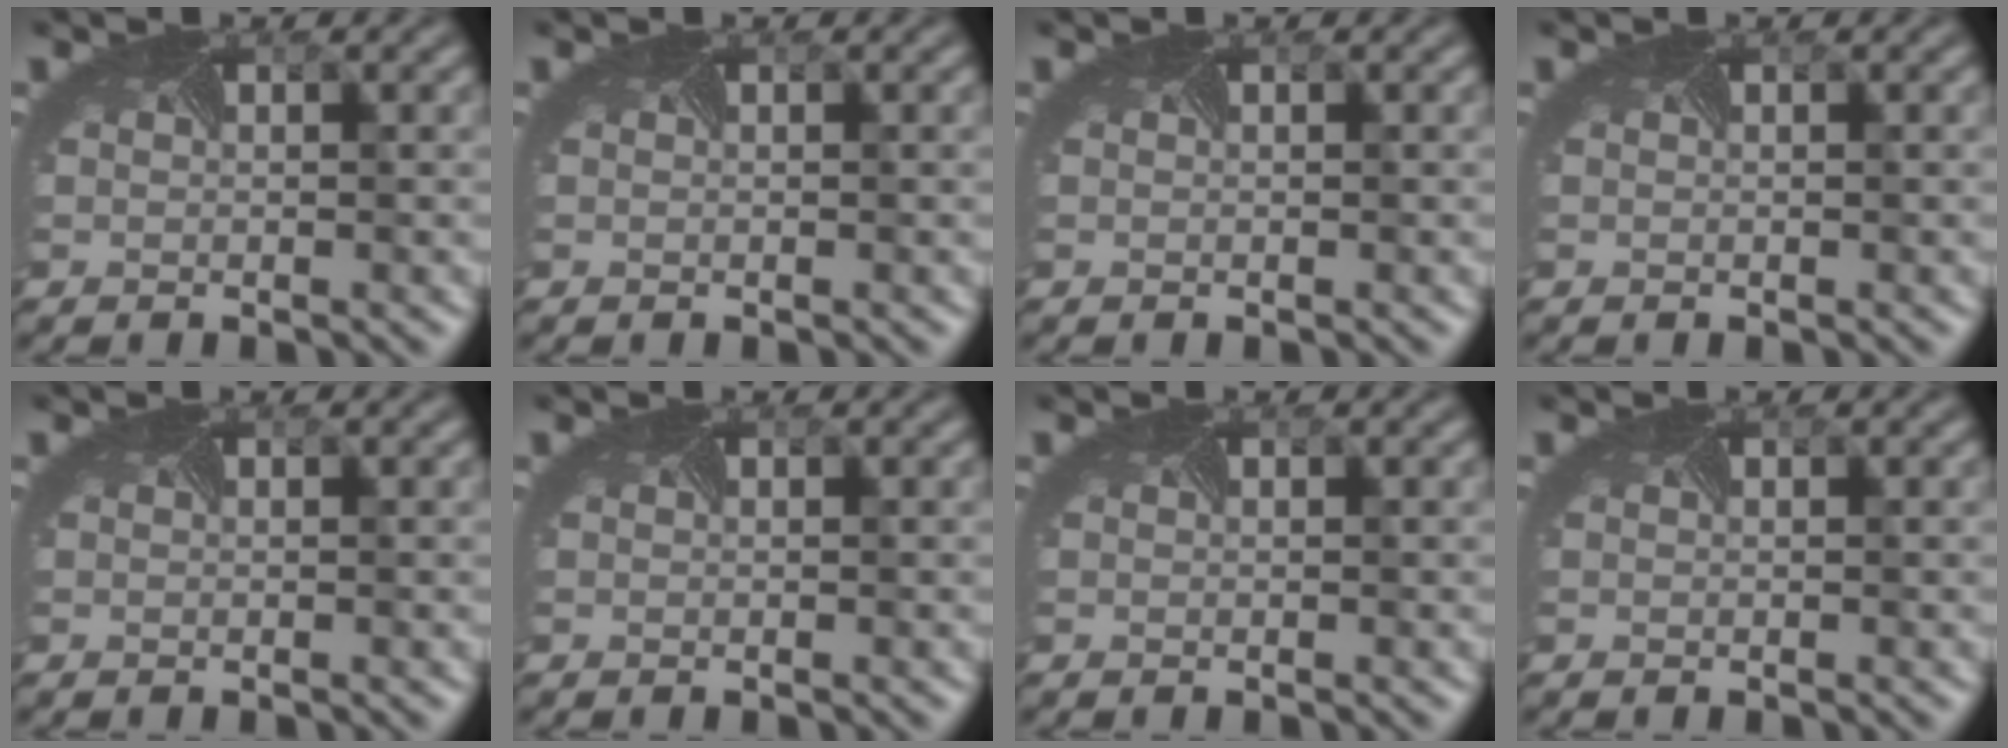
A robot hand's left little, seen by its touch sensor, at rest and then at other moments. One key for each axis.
{"total": 0.0}
{"total": 0.0}
{"total": 0.0}
{"total": 0.0}
{"total": 0.0}
{"total": 0.0}
{"total": 0.0}